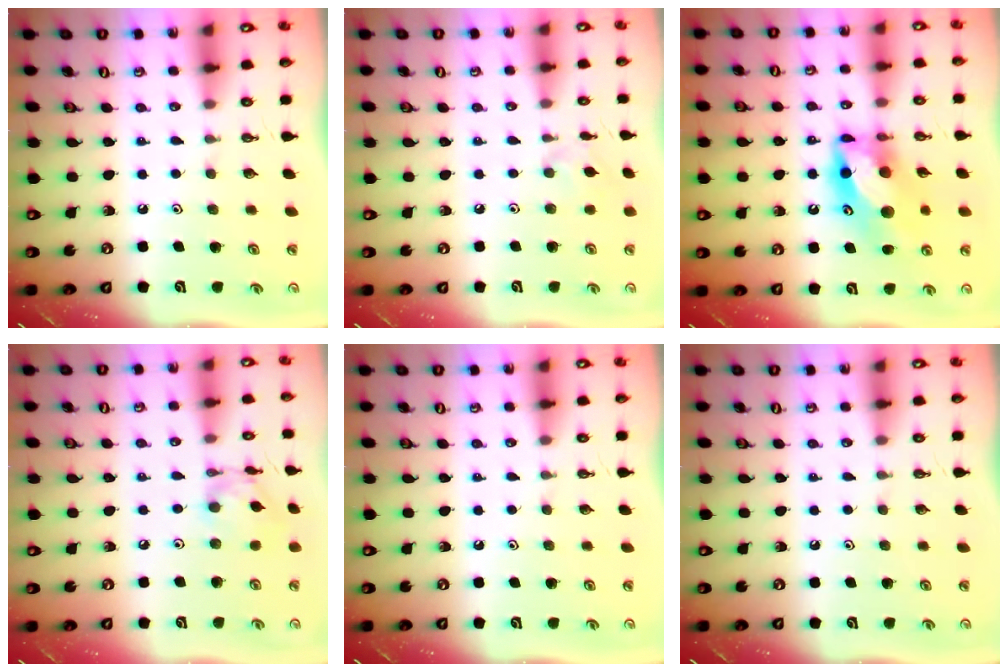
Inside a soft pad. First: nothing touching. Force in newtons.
{"total": 7.2, "press": 7.2, "slide": 0.8}
{"total": 17.3, "press": 17.3, "slide": 0.6}
{"total": 10.1, "press": 10.1, "slide": 0.9}
{"total": 0.0}
{"total": 0.0}